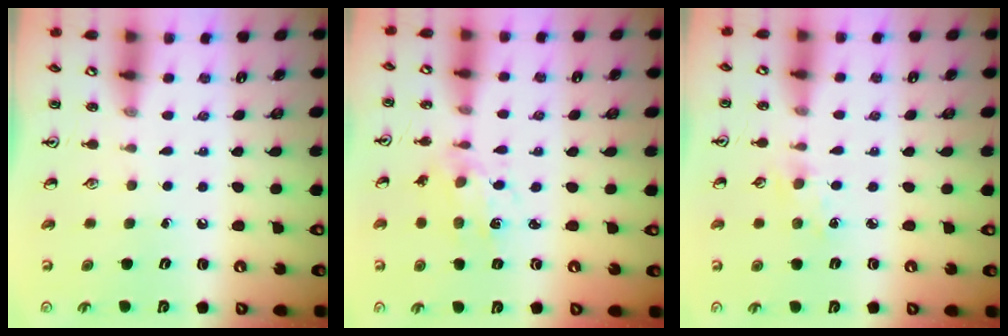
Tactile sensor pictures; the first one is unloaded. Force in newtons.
{"total": 3.3, "press": 3.3, "slide": 0.1}
{"total": 1.9, "press": 1.9, "slide": 0.3}